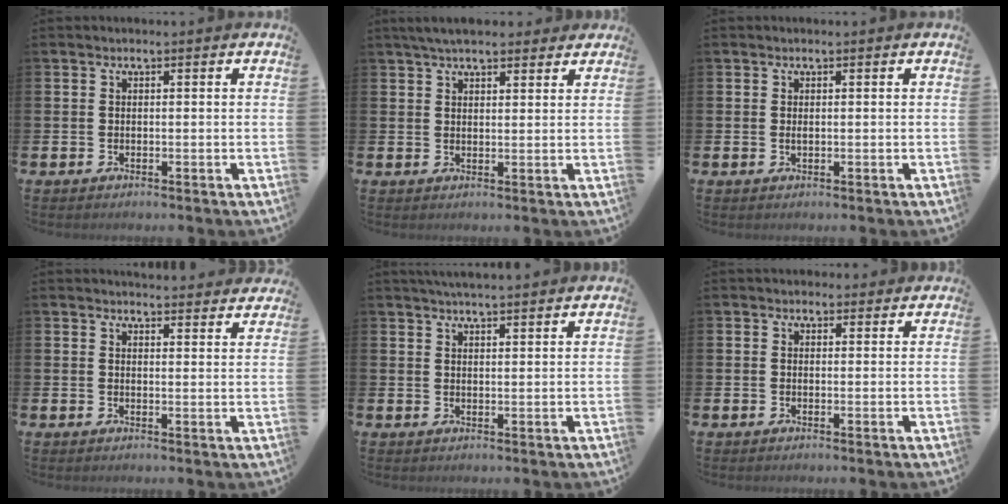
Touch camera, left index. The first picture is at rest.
{"total": 4.5, "force": [4.0, 1.3, 1.6], "torque": [-0.034, -0.007, 0.074]}
{"total": 0.6, "force": [0.2, 0.2, 0.5], "torque": [-0.006, 0.000, 0.002]}
{"total": 3.5, "force": [3.5, 0.1, -0.1], "torque": [0.009, -0.028, 0.061]}
{"total": 3.5, "force": [3.4, -0.1, 0.6], "torque": [-0.013, -0.013, 0.061]}
{"total": 1.6, "force": [1.4, 0.8, 0.0], "torque": [0.009, 0.000, 0.025]}